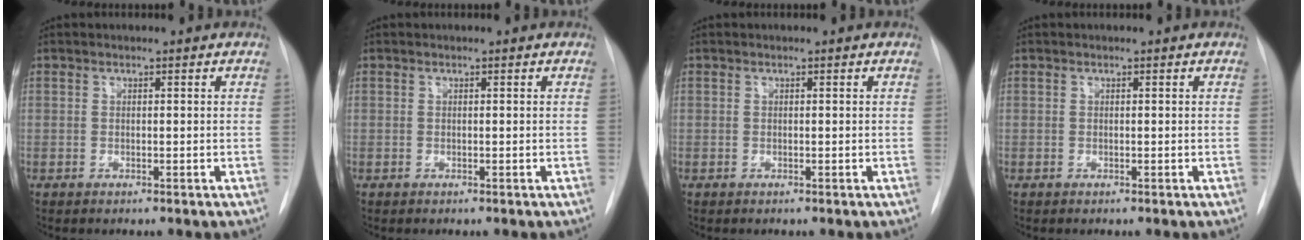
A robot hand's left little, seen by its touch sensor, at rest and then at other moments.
{"total": 0.0}
{"total": 0.0}
{"total": 0.0}